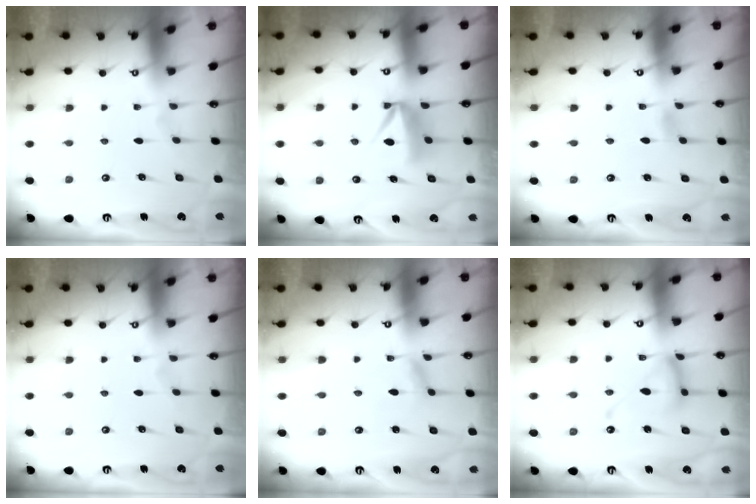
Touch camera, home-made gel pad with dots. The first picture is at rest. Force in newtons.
{"total": 7.4, "press": 7.4, "slide": 0.7}
{"total": 4.0, "press": 4.0, "slide": 0.4}
{"total": 0.0}
{"total": 6.3, "press": 6.3, "slide": 0.4}
{"total": 13.8, "press": 13.7, "slide": 1.4}